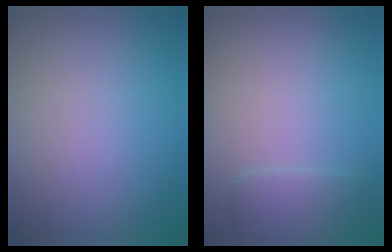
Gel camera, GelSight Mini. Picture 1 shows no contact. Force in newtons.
{"total": 2.0, "press": 2.0, "slide": 0.1}